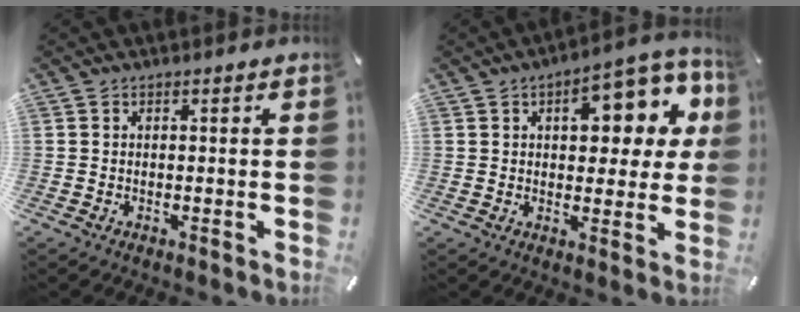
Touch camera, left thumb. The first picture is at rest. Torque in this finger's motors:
{"motor_torque": [1.97, 1.97, 0.74, -0.48, 0.25]}